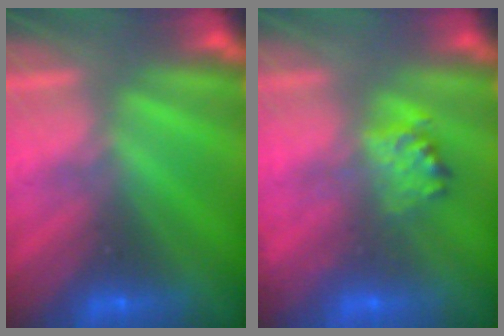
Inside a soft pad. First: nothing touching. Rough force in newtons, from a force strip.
{"total": 2.3}